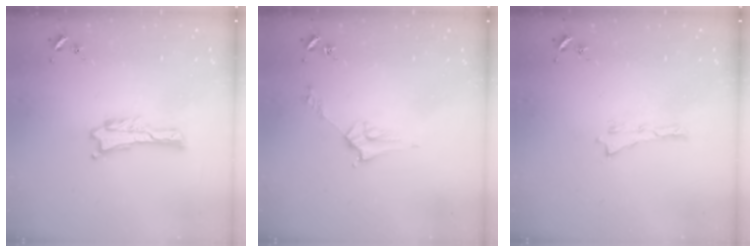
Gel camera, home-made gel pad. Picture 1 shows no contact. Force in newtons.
{"total": 2.8, "press": 2.8, "slide": 0.3}
{"total": 0.0}